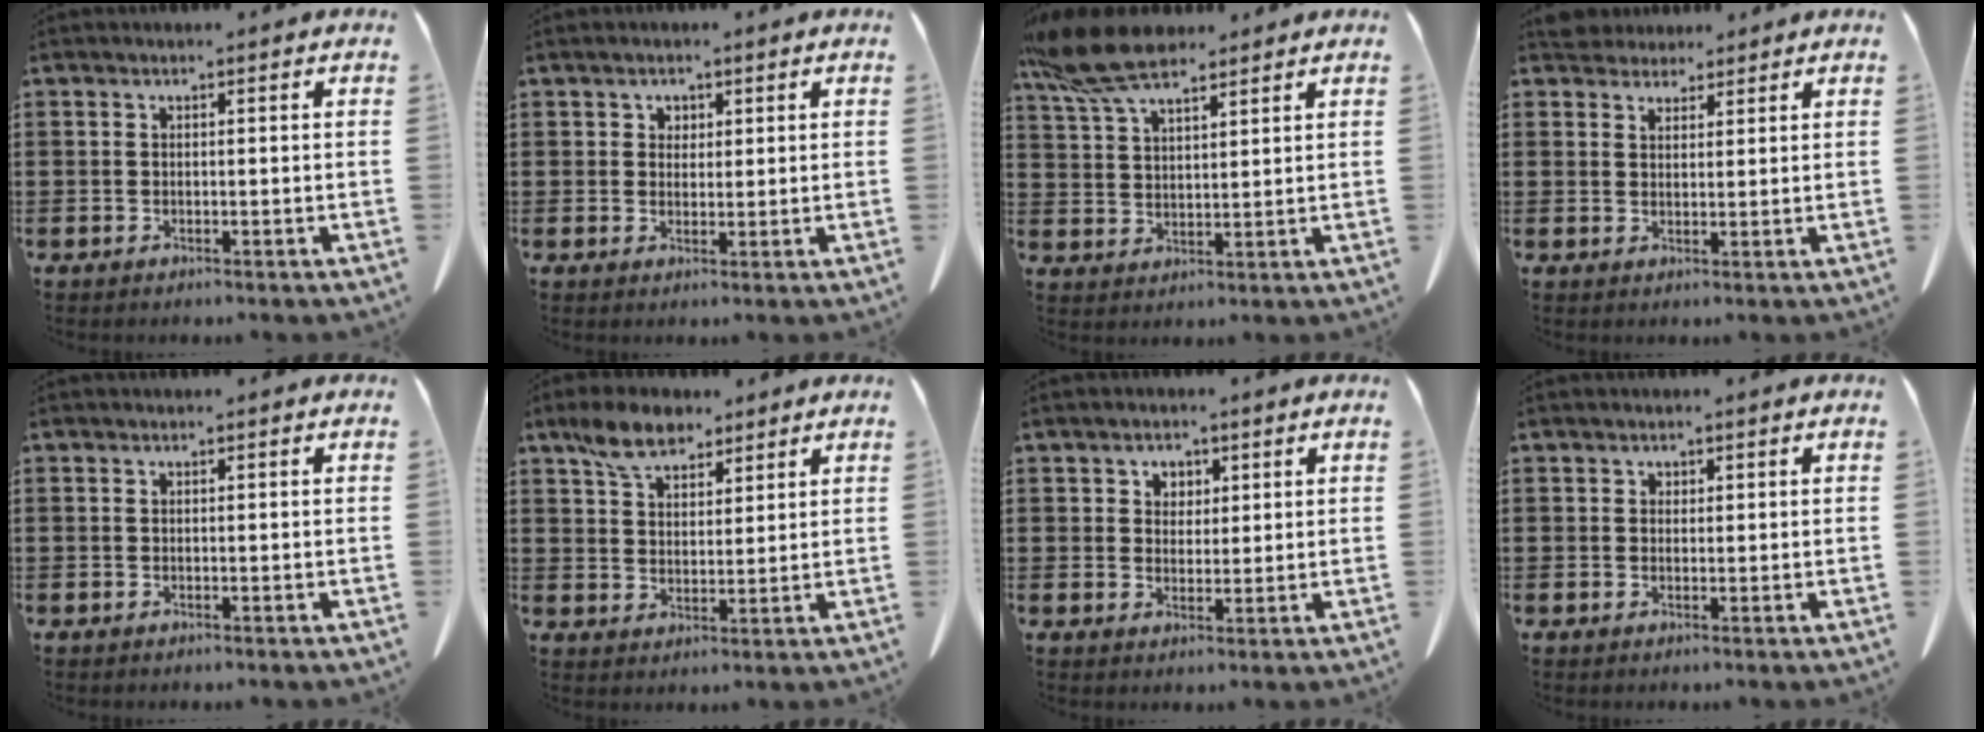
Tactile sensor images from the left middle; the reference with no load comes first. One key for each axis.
{"total": 1.8, "fx": 1.2, "fy": 1.3, "fz": 0.2, "tx": -0.002, "ty": 0.002, "tz": 0.021}
{"total": 9.7, "fx": 7.6, "fy": 2.7, "fz": 5.5, "tx": -0.141, "ty": -0.016, "tz": 0.140}
{"total": 3.3, "fx": 3.1, "fy": 1.1, "fz": 0.3, "tx": -0.006, "ty": -0.002, "tz": 0.059}
{"total": 0.0}
{"total": 7.0, "fx": 5.2, "fy": 3.4, "fz": 3.2, "tx": -0.074, "ty": 0.000, "tz": 0.097}
{"total": 2.7, "fx": 1.6, "fy": 2.1, "fz": 0.5, "tx": -0.012, "ty": 0.007, "tz": 0.026}
{"total": 0.6, "fx": 0.4, "fy": 0.4, "fz": 0.1, "tx": -0.005, "ty": 0.000, "tz": 0.010}